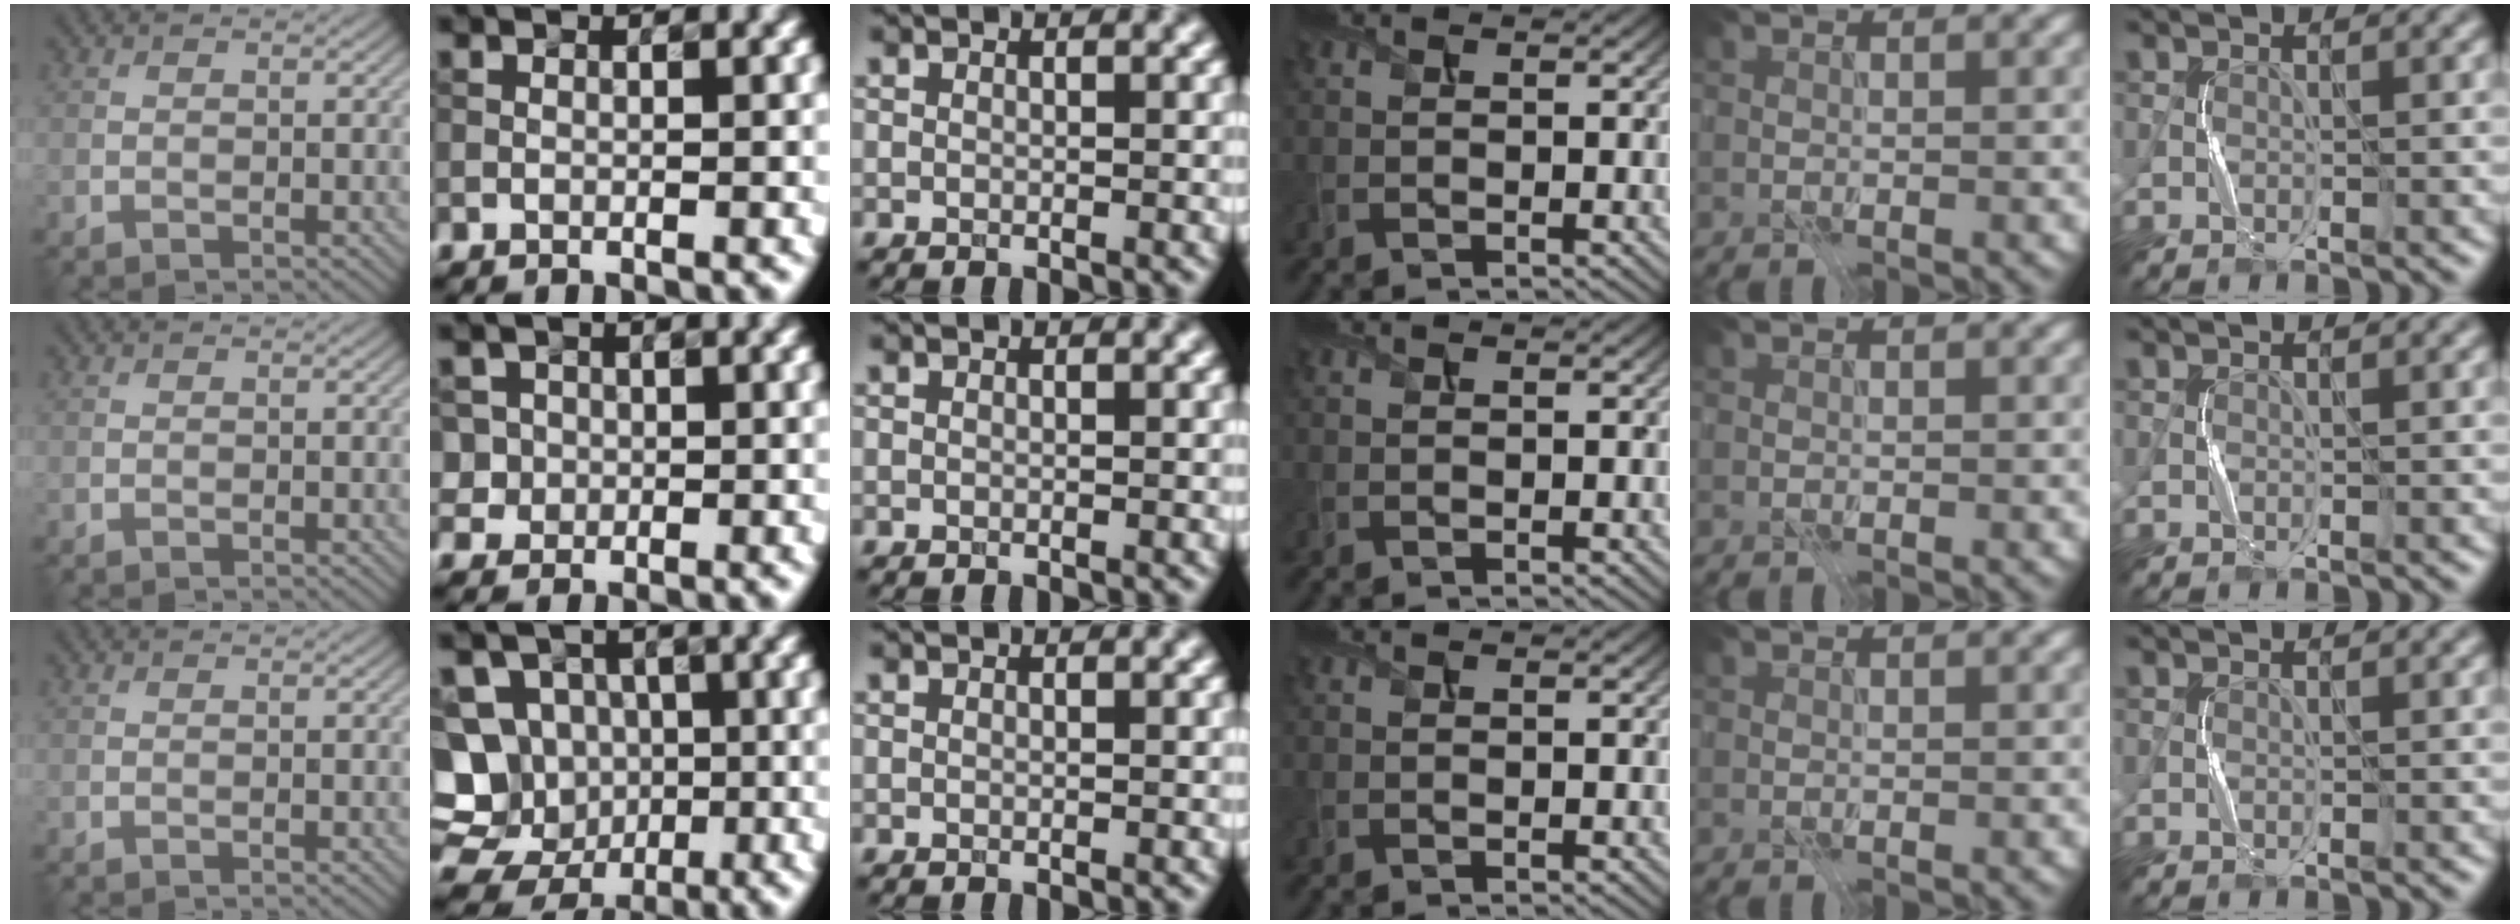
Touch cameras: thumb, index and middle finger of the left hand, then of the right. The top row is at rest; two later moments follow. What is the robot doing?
{"motion": "press", "object": "toy piano key"}